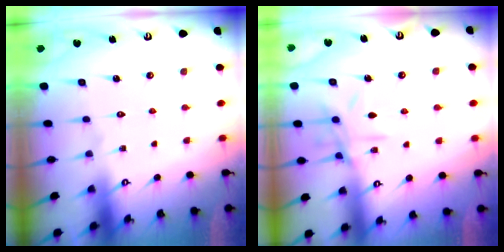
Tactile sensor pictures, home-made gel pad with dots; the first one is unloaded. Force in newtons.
{"total": 9.3, "press": 9.3, "slide": 0.7}